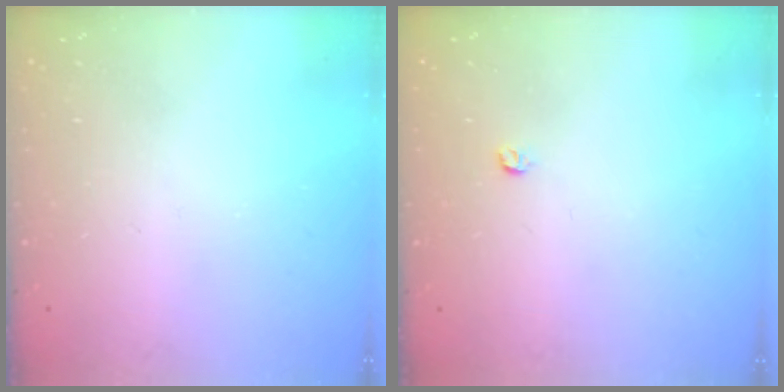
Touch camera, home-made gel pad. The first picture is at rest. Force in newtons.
{"total": 3.1, "press": 3.1, "slide": 0.5}